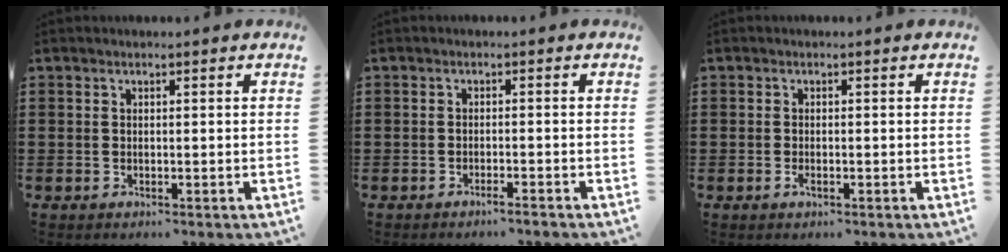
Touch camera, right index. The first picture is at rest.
{"total": 1.4, "force": [-1.3, -0.3, 0.6], "torque": [-0.010, -0.002, -0.024]}
{"total": 1.0, "force": [-0.5, 0.3, 0.8], "torque": [-0.018, -0.007, -0.007]}